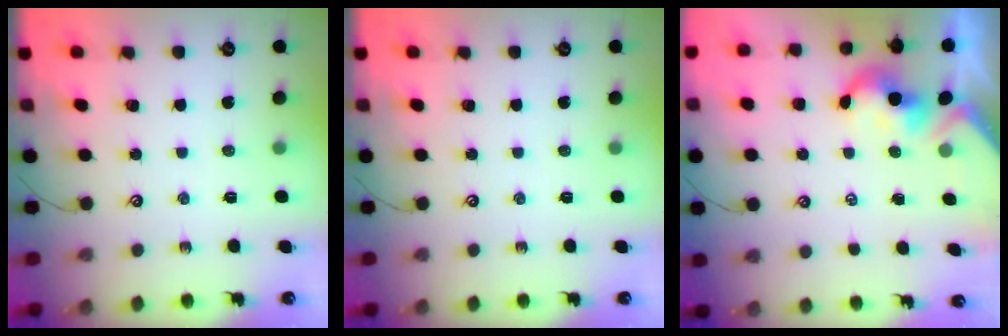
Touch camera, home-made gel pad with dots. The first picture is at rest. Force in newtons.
{"total": 0.0}
{"total": 2.0, "press": 2.0, "slide": 0.3}